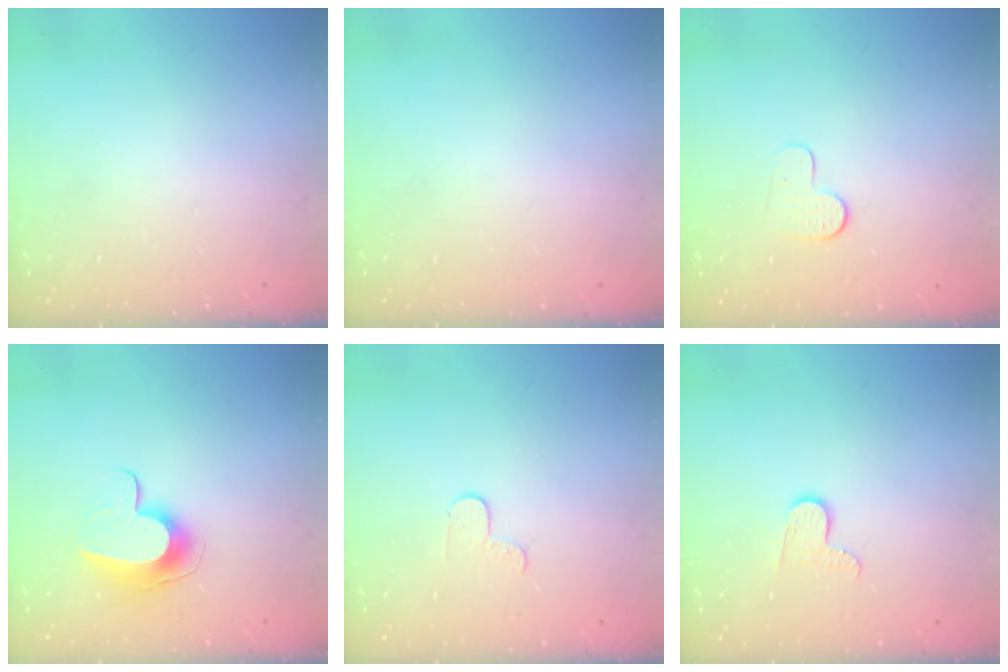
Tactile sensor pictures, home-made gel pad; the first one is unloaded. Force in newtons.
{"total": 0.0}
{"total": 4.1, "press": 4.1, "slide": 0.4}
{"total": 10.4, "press": 10.4, "slide": 0.5}
{"total": 3.3, "press": 3.2, "slide": 0.3}
{"total": 5.7, "press": 5.7, "slide": 0.5}